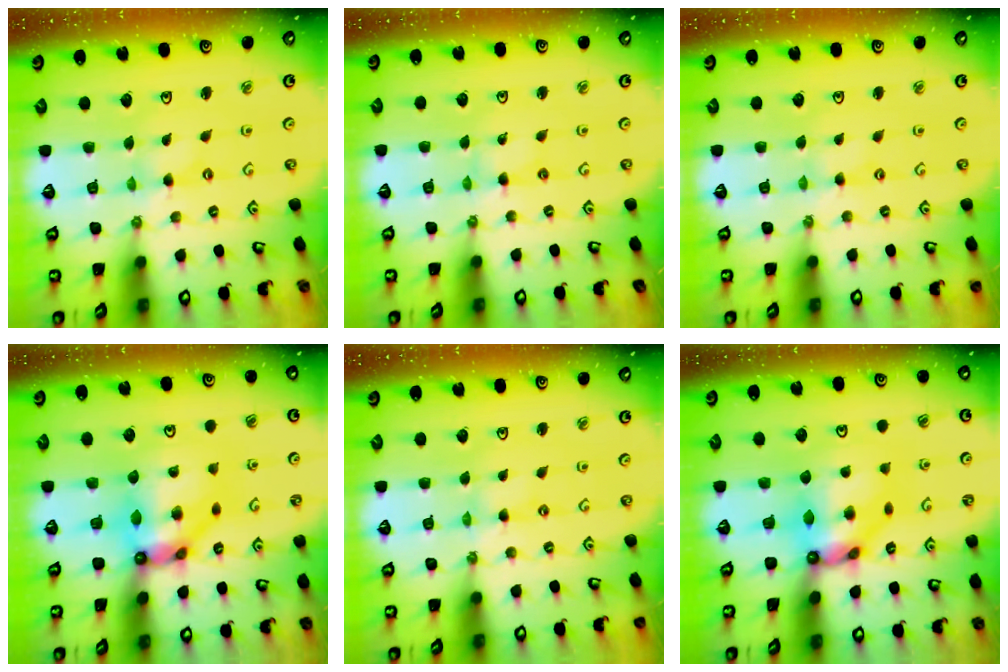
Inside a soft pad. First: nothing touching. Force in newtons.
{"total": 1.3, "press": 1.3, "slide": 0.1}
{"total": 0.0}
{"total": 9.0, "press": 8.9, "slide": 1.0}
{"total": 0.0}
{"total": 8.8, "press": 8.7, "slide": 0.9}